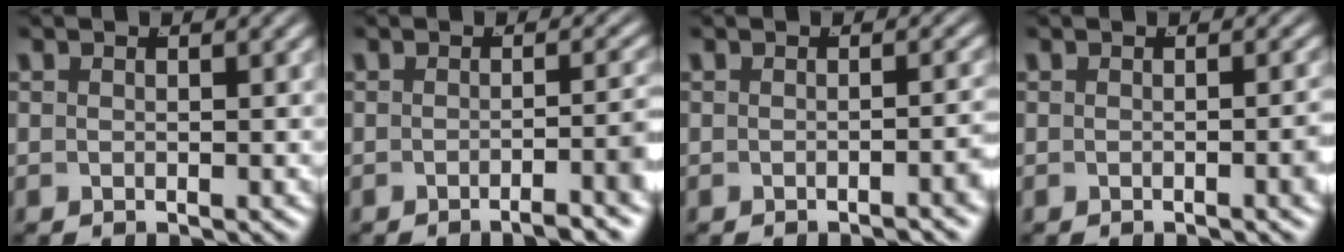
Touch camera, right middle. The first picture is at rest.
{"total": 3.4, "force": [-2.0, 0.2, 2.7], "torque": [-0.022, 0.005, -0.035]}
{"total": 1.6, "force": [-1.2, -0.2, 1.0], "torque": [-0.011, 0.006, -0.020]}
{"total": 1.1, "force": [-0.5, -0.2, 1.0], "torque": [-0.009, 0.004, -0.010]}